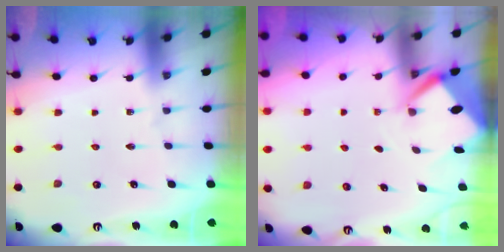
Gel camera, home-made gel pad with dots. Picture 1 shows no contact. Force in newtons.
{"total": 3.0, "press": 3.0, "slide": 0.1}